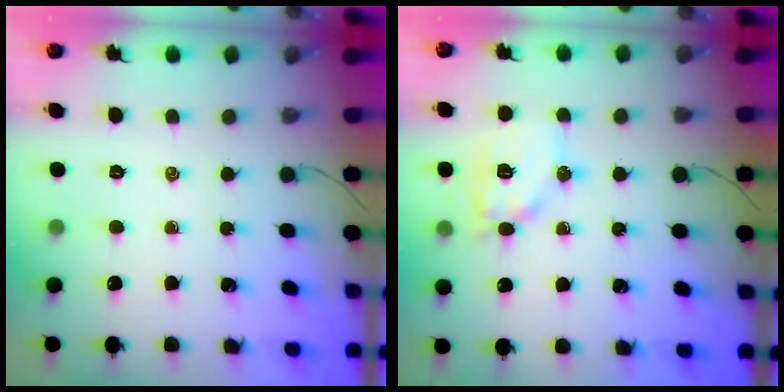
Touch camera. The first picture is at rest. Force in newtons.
{"total": 11.8, "press": 11.8, "slide": 0.7}